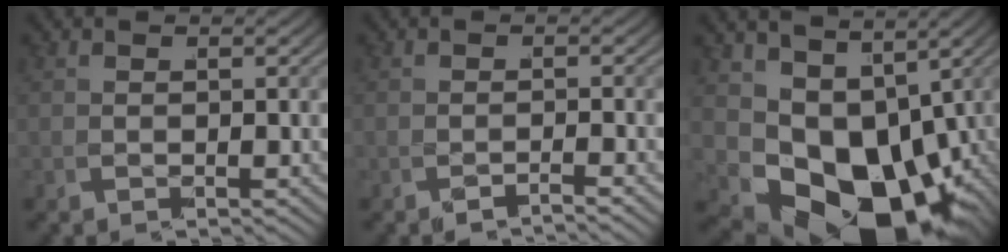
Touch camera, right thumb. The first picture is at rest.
{"total": 2.4, "force": [-1.4, -1.5, -1.1], "torque": [0.013, 0.009, -0.032]}
{"total": 14.2, "force": [-3.4, 9.3, 10.2], "torque": [-0.201, -0.056, -0.028]}